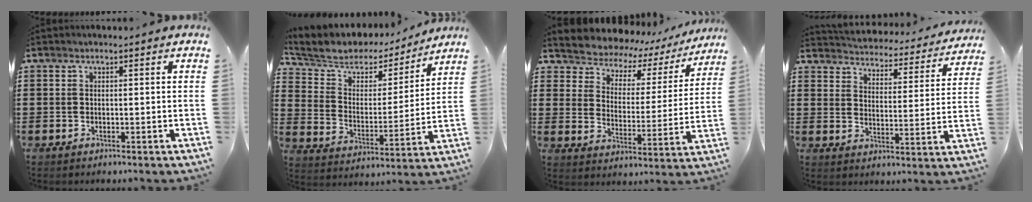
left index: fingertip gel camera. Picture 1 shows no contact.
{"total": 6.0, "force": [5.2, 2.7, 1.4], "torque": [-0.062, -0.033, 0.086]}
{"total": 3.8, "force": [3.5, 1.6, 0.2], "torque": [-0.033, -0.034, 0.051]}
{"total": 3.6, "force": [3.6, 0.0, 0.0], "torque": [-0.024, -0.035, 0.055]}